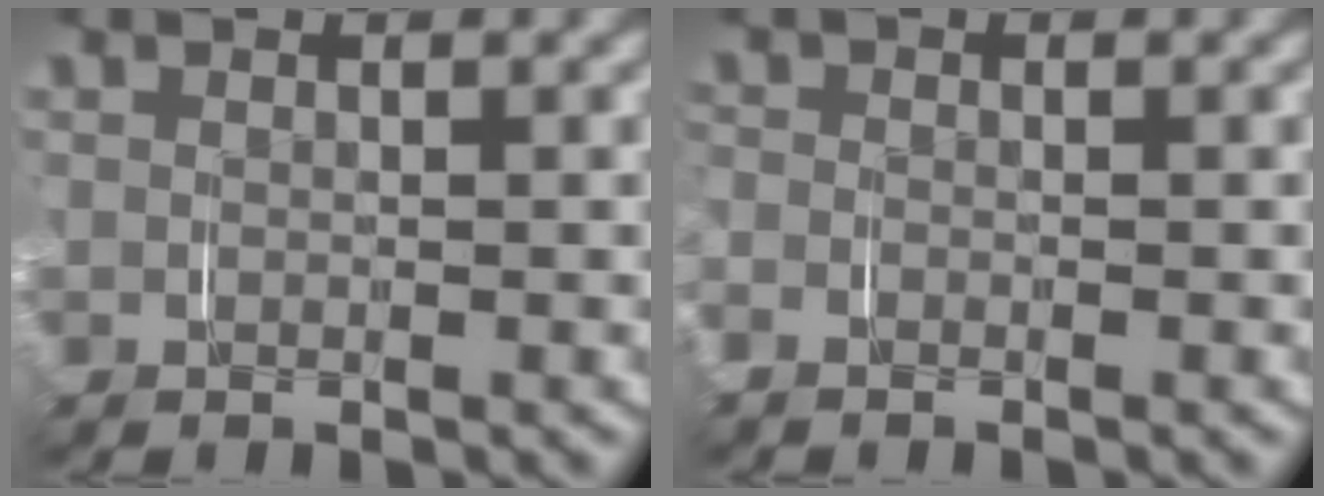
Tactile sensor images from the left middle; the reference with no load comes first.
{"total": 1.1, "force": [-0.9, 0.5, -0.1], "torque": [-0.004, -0.004, -0.020]}